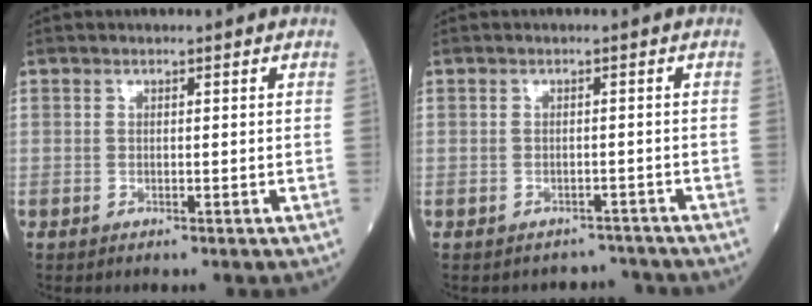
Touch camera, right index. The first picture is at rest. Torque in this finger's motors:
{"motor_torque": [-0.15, -0.03, -0.08, -0.04]}